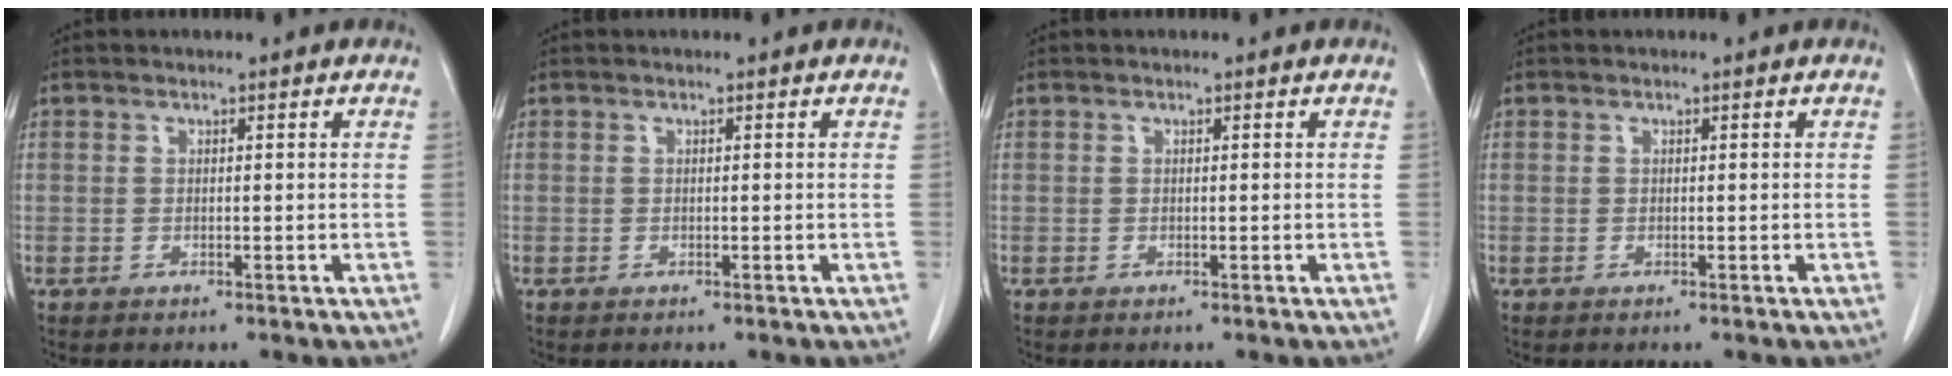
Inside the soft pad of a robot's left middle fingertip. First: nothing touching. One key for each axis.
{"total": 0.0}
{"total": 0.0}
{"total": 0.0}